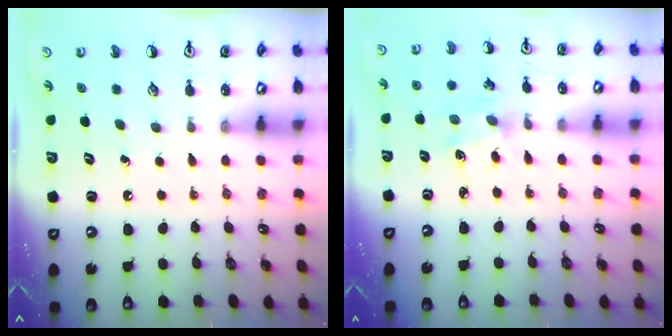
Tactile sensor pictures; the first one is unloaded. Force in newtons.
{"total": 2.6, "press": 2.6, "slide": 0.4}